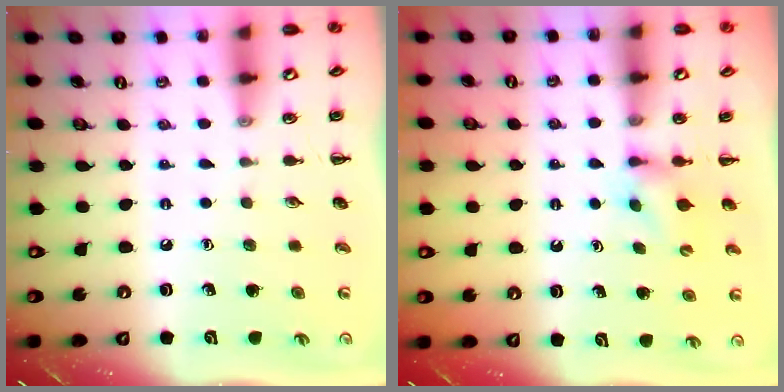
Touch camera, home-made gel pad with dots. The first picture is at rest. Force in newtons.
{"total": 3.8, "press": 3.6, "slide": 1.2}